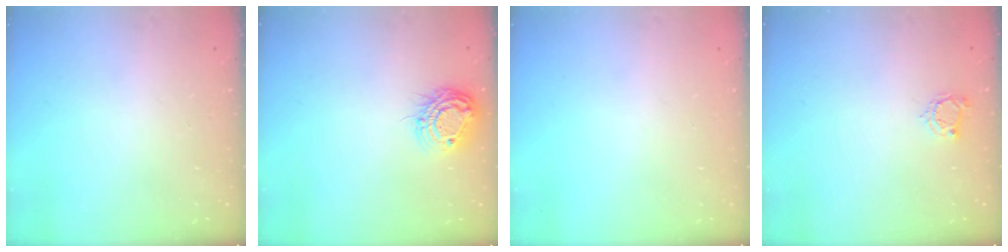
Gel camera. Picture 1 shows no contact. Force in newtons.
{"total": 11.5, "press": 11.5, "slide": 0.7}
{"total": 0.0}
{"total": 4.5, "press": 4.4, "slide": 0.4}